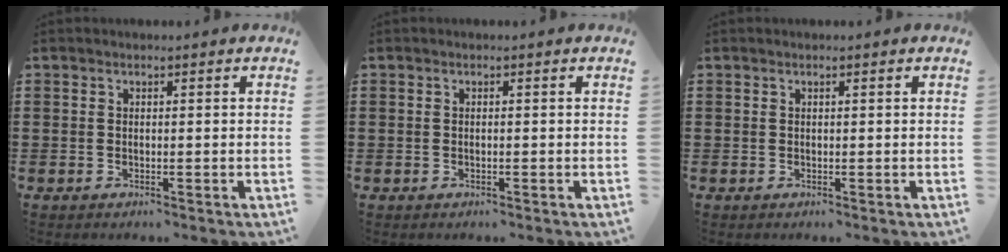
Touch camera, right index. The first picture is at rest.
{"total": 0.0}
{"total": 0.0}